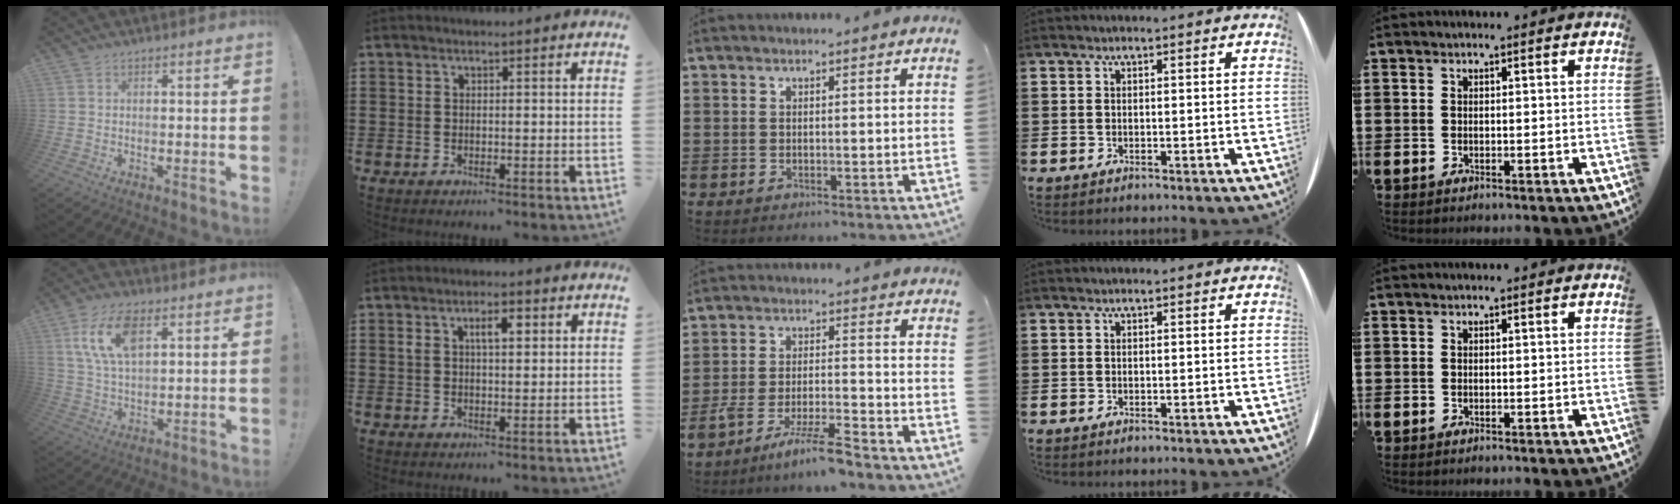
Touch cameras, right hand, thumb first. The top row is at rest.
{"thumb": {"total": 12.3, "force": [5.2, 6.5, 9.1], "torque": [-0.176, 0.002, 0.098]}, "index": {"total": 4.2, "force": [1.2, 1.8, 3.7], "torque": [-0.068, 0.009, 0.016]}, "middle": {"total": 7.3, "force": [-6.3, 0.0, 3.8], "torque": [-0.087, -0.013, -0.122]}}